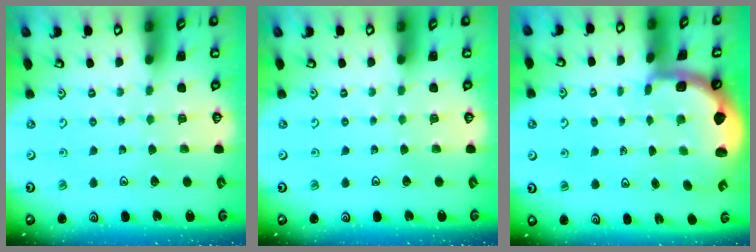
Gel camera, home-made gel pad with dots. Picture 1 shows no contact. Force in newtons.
{"total": 0.0}
{"total": 2.4, "press": 2.0, "slide": 1.2}